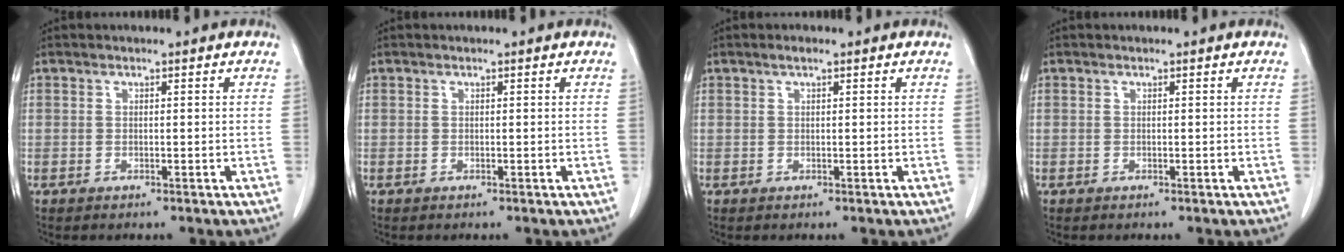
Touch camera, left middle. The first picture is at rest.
{"total": 0.0}
{"total": 1.0, "force": [0.6, 0.1, 0.8], "torque": [-0.018, 0.005, 0.011]}
{"total": 0.0}